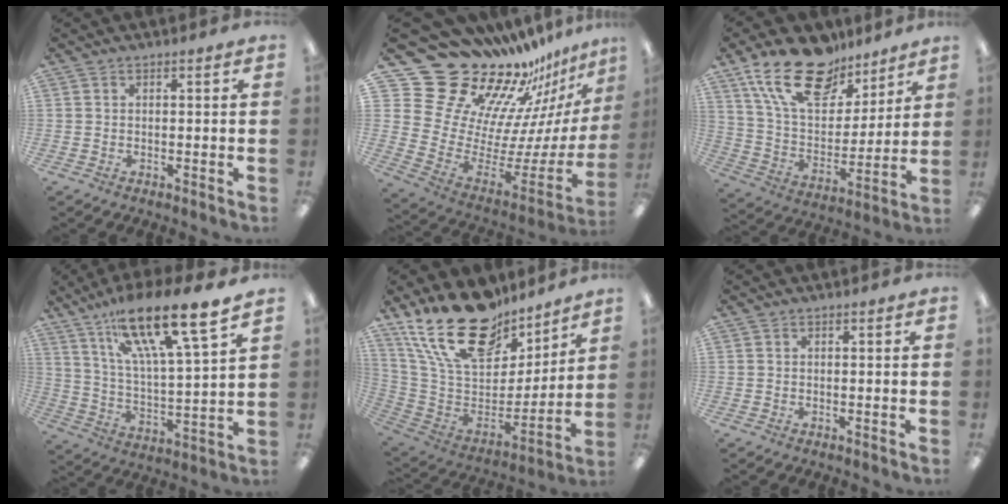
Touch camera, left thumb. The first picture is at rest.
{"total": 23.1, "force": [19.1, 11.2, 6.8], "torque": [-0.078, -0.188, 0.396]}
{"total": 20.7, "force": [14.1, 10.7, 10.8], "torque": [-0.195, -0.070, 0.256]}
{"total": 19.8, "force": [14.2, 4.0, 13.2], "torque": [-0.219, -0.088, 0.229]}
{"total": 26.2, "force": [17.8, 13.3, 13.9], "torque": [-0.255, -0.107, 0.324]}
{"total": 0.0}